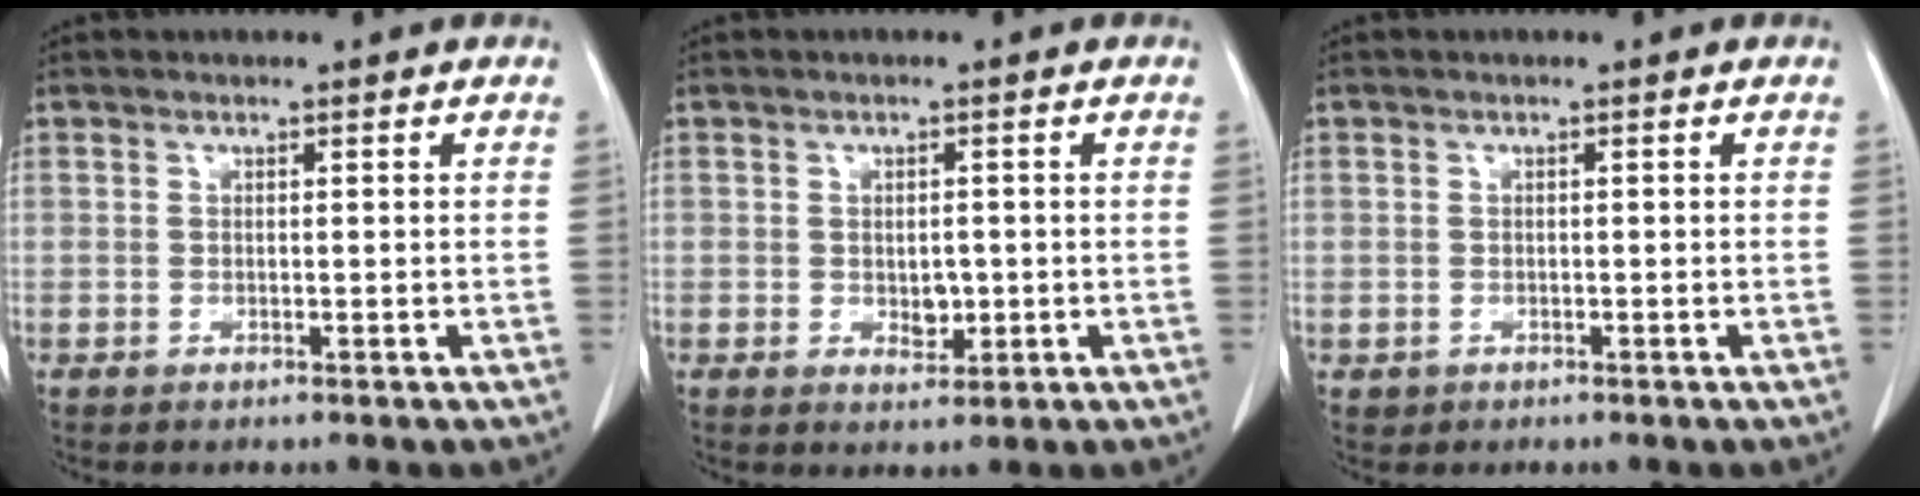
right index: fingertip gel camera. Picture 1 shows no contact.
{"total": 2.8, "force": [-0.4, 1.8, 2.1], "torque": [-0.029, -0.002, 0.002]}
{"total": 1.3, "force": [-0.2, 1.3, -0.1], "torque": [0.007, 0.005, -0.001]}